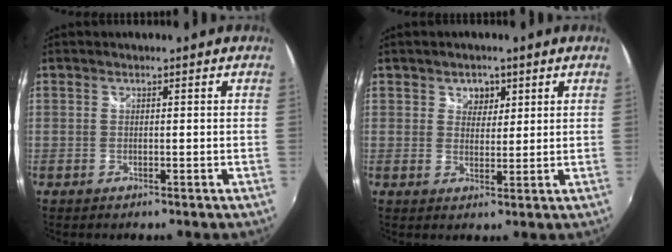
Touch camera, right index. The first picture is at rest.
{"total": 3.3, "force": [1.6, 2.7, 0.9], "torque": [-0.006, 0.005, 0.028]}